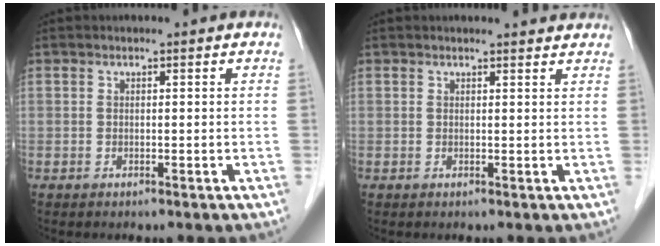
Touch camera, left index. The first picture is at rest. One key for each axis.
{"total": 3.0, "fx": 2.9, "fy": 0.3, "fz": 0.5, "tx": -0.011, "ty": 0.003, "tz": 0.027}